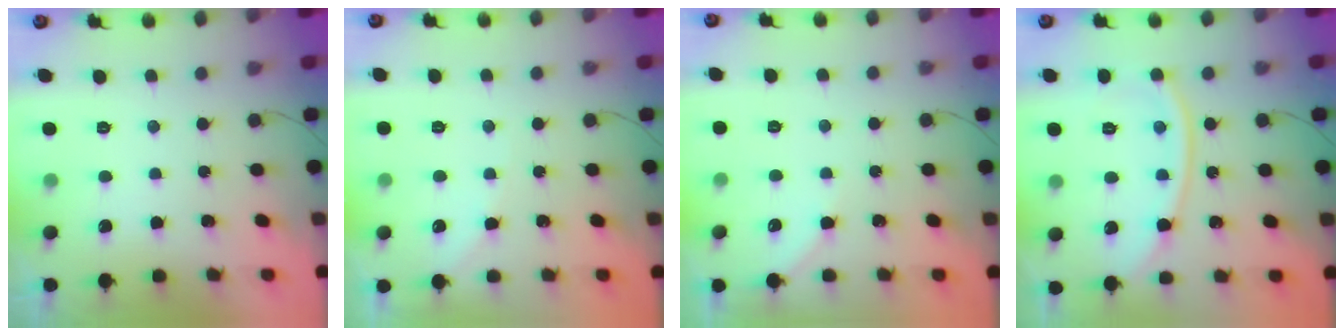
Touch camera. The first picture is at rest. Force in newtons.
{"total": 3.5, "press": 3.5, "slide": 0.5}
{"total": 2.9, "press": 2.8, "slide": 0.4}
{"total": 10.1, "press": 10.1, "slide": 0.9}